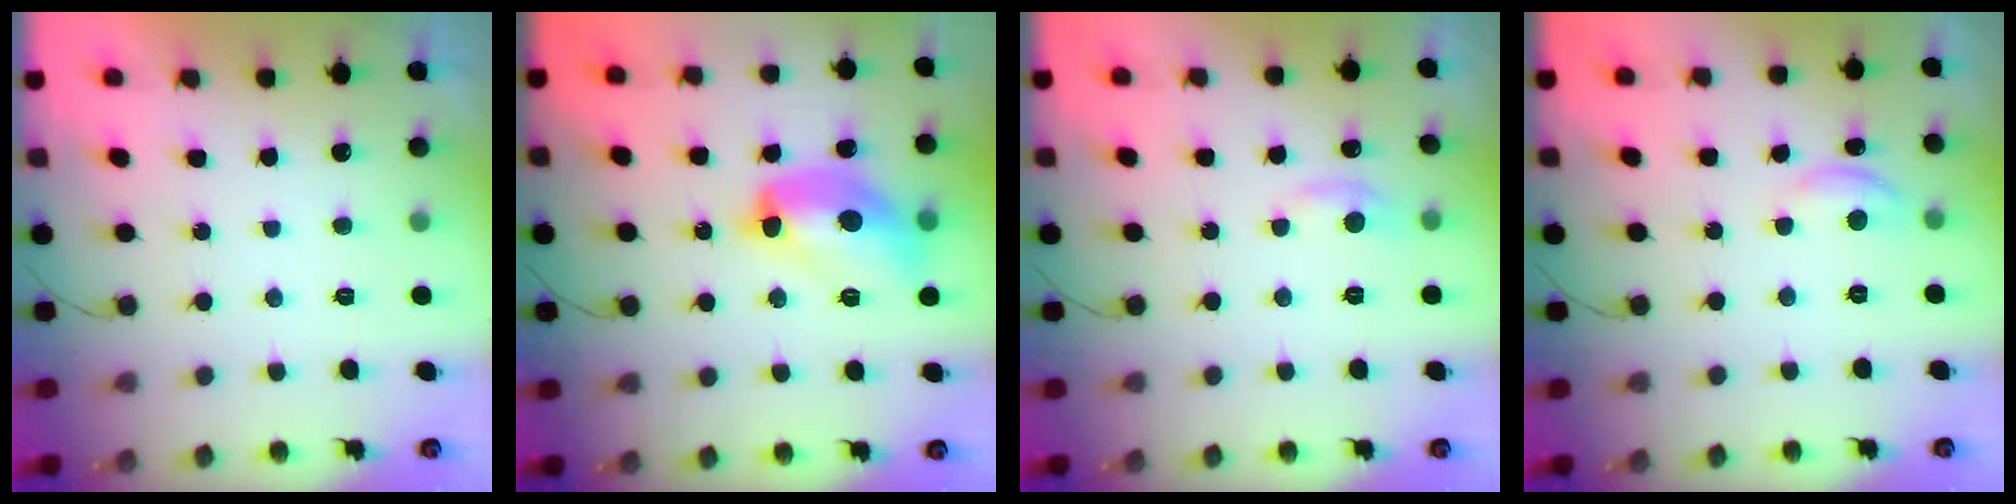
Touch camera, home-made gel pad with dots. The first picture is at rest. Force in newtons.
{"total": 13.4, "press": 13.3, "slide": 1.2}
{"total": 6.6, "press": 6.6, "slide": 0.9}
{"total": 4.9, "press": 4.8, "slide": 0.4}